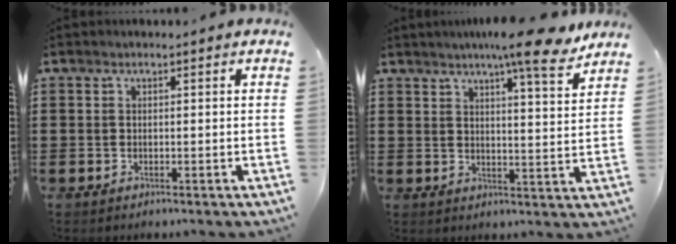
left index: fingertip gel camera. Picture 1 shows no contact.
{"total": 9.1, "force": [7.4, 0.0, 5.3], "torque": [-0.090, -0.033, 0.123]}